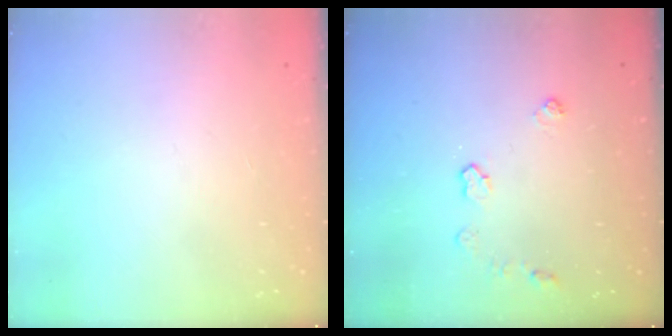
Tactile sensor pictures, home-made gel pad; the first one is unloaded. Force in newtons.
{"total": 4.8, "press": 4.8, "slide": 0.6}